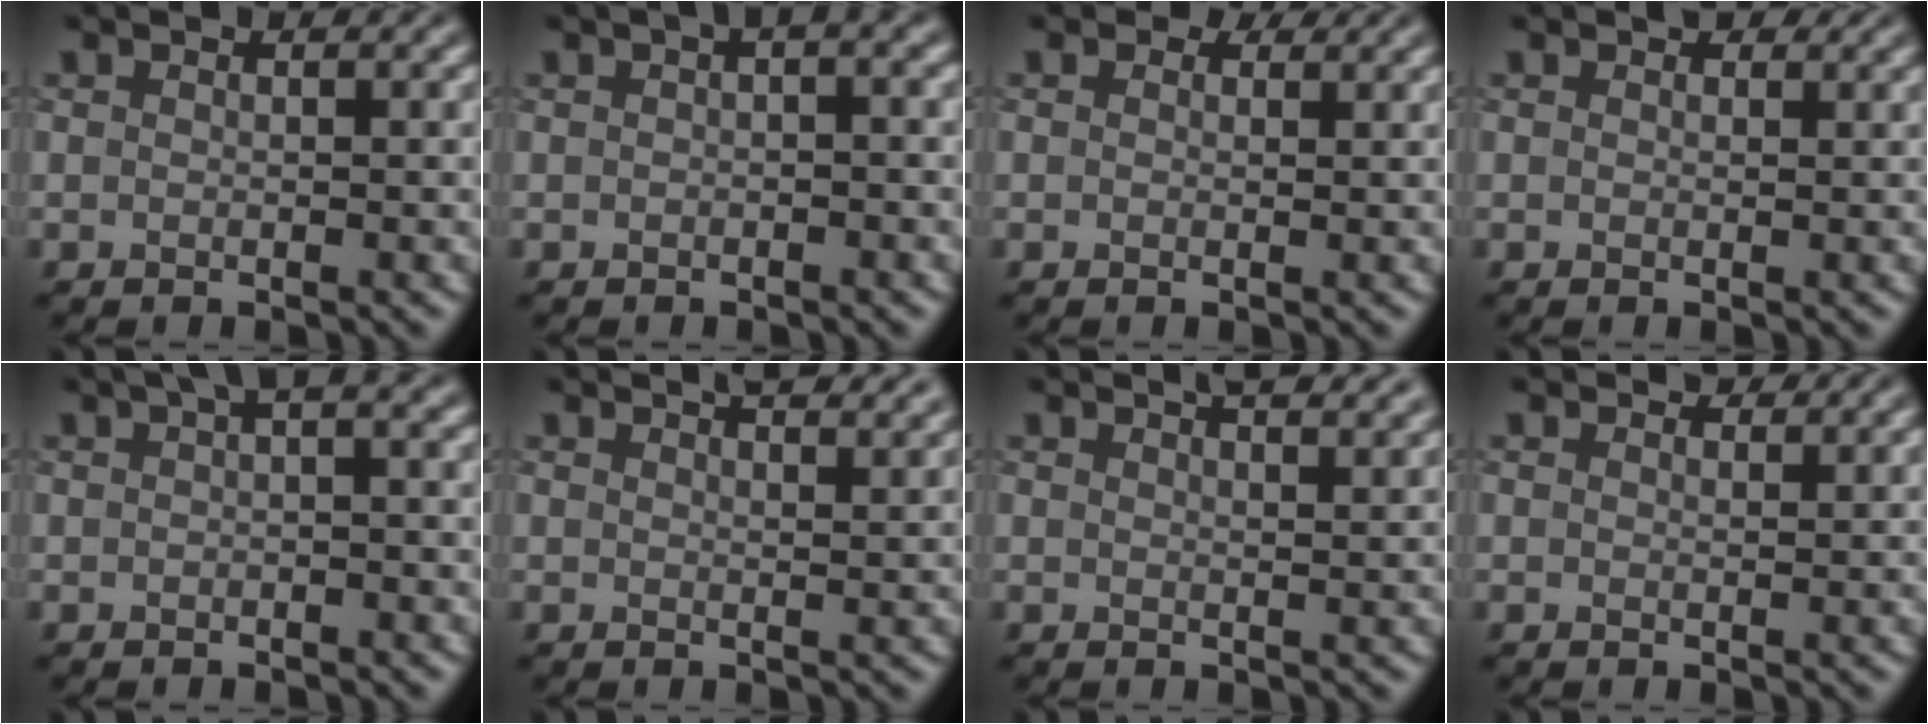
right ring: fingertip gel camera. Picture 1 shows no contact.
{"total": 1.7, "force": [0.3, 0.4, 1.6], "torque": [-0.022, 0.005, 0.003]}
{"total": 1.4, "force": [1.0, 0.8, 0.7], "torque": [-0.012, -0.002, 0.006]}
{"total": 1.1, "force": [0.8, 0.7, 0.5], "torque": [-0.005, -0.002, 0.011]}
{"total": 1.9, "force": [0.5, 0.4, 1.8], "torque": [-0.022, 0.009, 0.009]}
{"total": 3.8, "force": [2.9, 1.3, 2.0], "torque": [-0.004, 0.016, 0.019]}
{"total": 4.1, "force": [3.1, 1.5, 2.3], "torque": [-0.003, 0.019, 0.016]}
{"total": 1.6, "force": [1.4, 0.5, 0.5], "torque": [-0.012, -0.003, 0.021]}